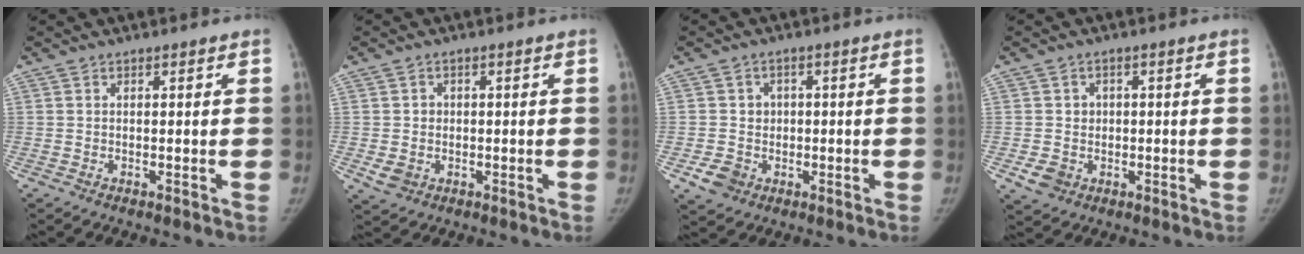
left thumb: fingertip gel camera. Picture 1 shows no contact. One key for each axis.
{"total": 4.0, "fx": -0.8, "fy": 3.6, "fz": 1.6, "tx": -0.013, "ty": 0.005, "tz": -0.005}
{"total": 5.5, "fx": -1.3, "fy": 5.1, "fz": 1.6, "tx": -0.001, "ty": 0.010, "tz": -0.018}
{"total": 4.8, "fx": -0.9, "fy": 4.4, "fz": 1.7, "tx": -0.007, "ty": 0.006, "tz": -0.008}